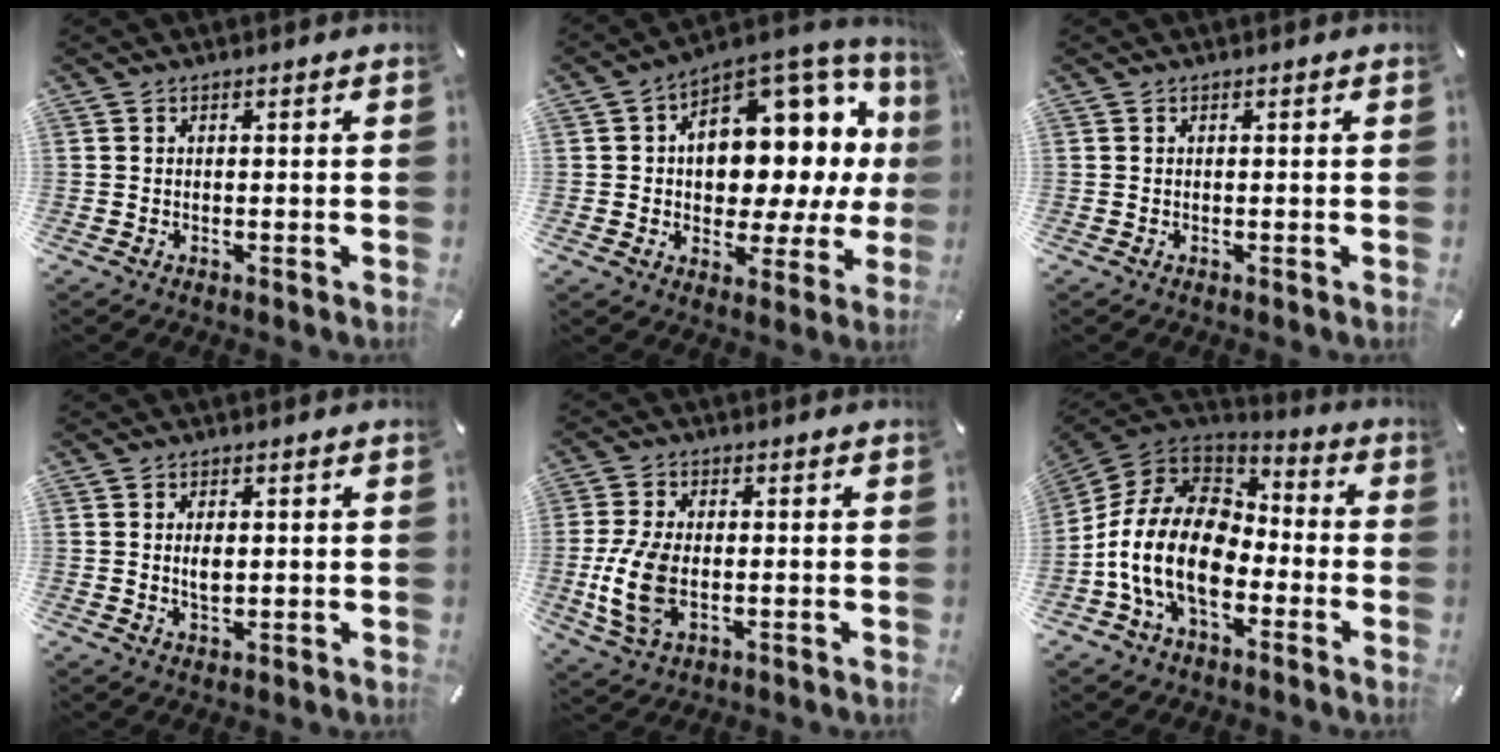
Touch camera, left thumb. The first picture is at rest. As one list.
[{"total": 13.5, "force": [3.2, 9.4, 9.2], "torque": [-0.097, -0.060, 0.050]}, {"total": 0.0}, {"total": 3.1, "force": [0.4, 1.7, 2.5], "torque": [-0.053, -0.001, 0.001]}, {"total": 10.1, "force": [-1.5, 6.1, 8.0], "torque": [-0.179, -0.005, -0.024]}, {"total": 18.7, "force": [-5.8, 12.2, 12.9], "torque": [-0.272, 0.032, -0.102]}]